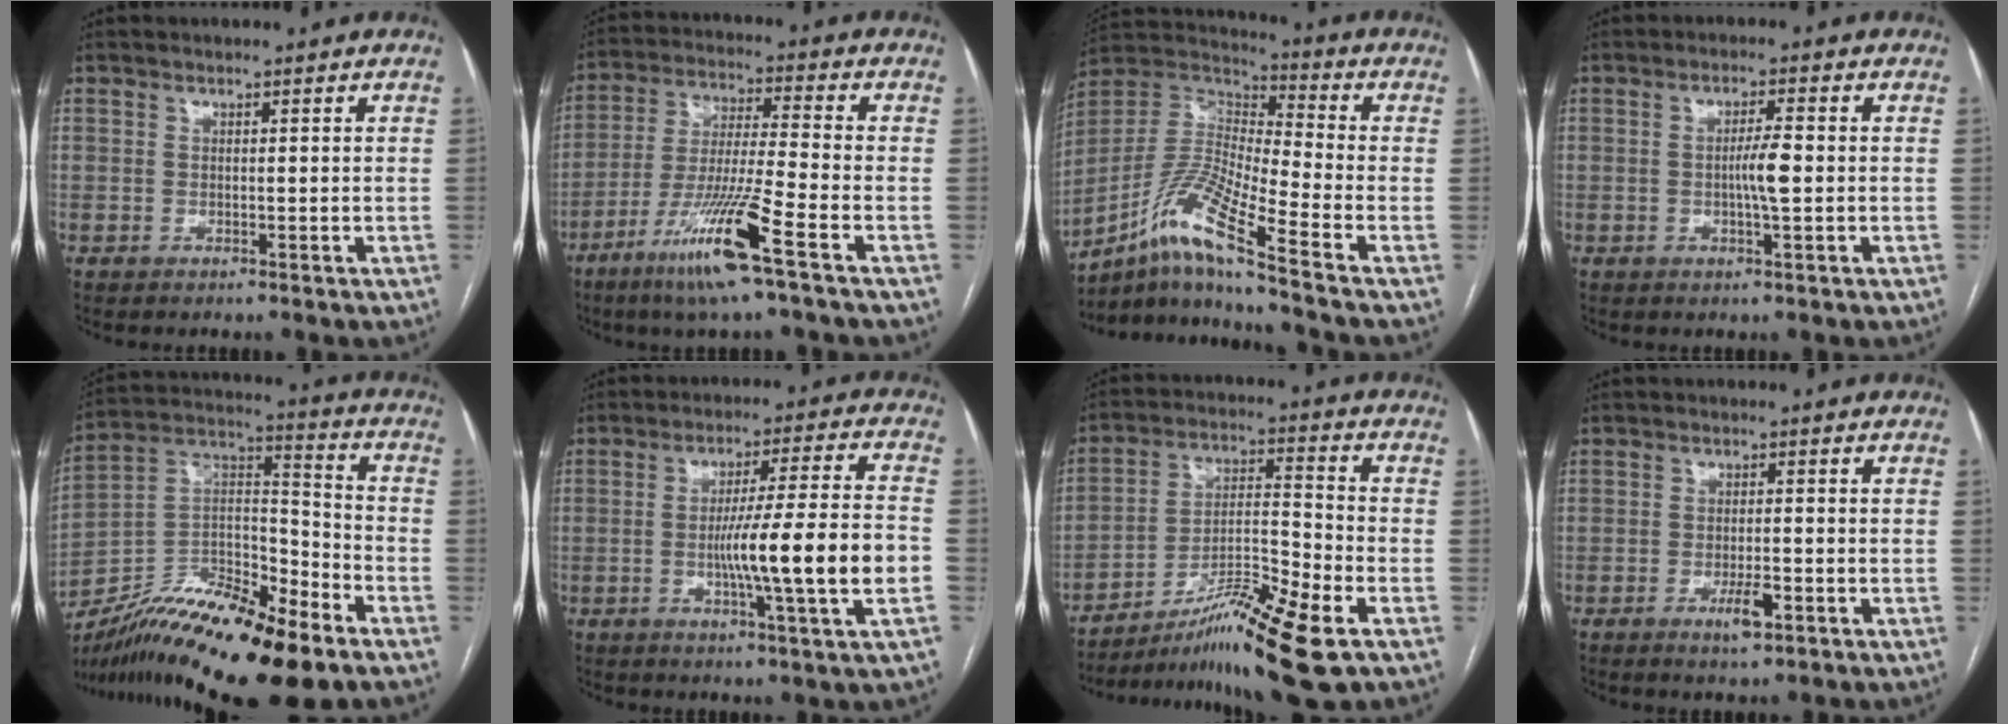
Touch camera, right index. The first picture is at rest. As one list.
[{"total": 13.5, "force": [-7.3, -0.8, 11.4], "torque": [-0.227, -0.030, -0.139]}, {"total": 13.9, "force": [-8.6, -0.3, 10.9], "torque": [-0.236, 0.001, -0.161]}, {"total": 3.9, "force": [-0.4, 0.2, 3.9], "torque": [-0.070, -0.002, -0.007]}, {"total": 22.4, "force": [-16.3, 4.4, 14.7], "torque": [-0.260, 0.001, -0.286]}, {"total": 14.4, "force": [-2.9, -0.8, 14.1], "torque": [-0.230, -0.002, -0.051]}, {"total": 15.9, "force": [-10.1, 0.4, 12.2], "torque": [-0.215, -0.016, -0.168]}, {"total": 3.7, "force": [-1.7, 0.8, 3.2], "torque": [-0.056, -0.002, -0.026]}]